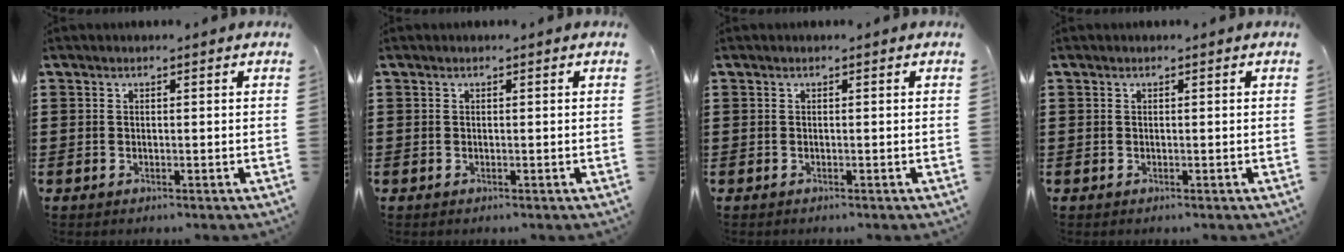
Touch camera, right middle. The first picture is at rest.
{"total": 0.0}
{"total": 0.0}
{"total": 0.0}